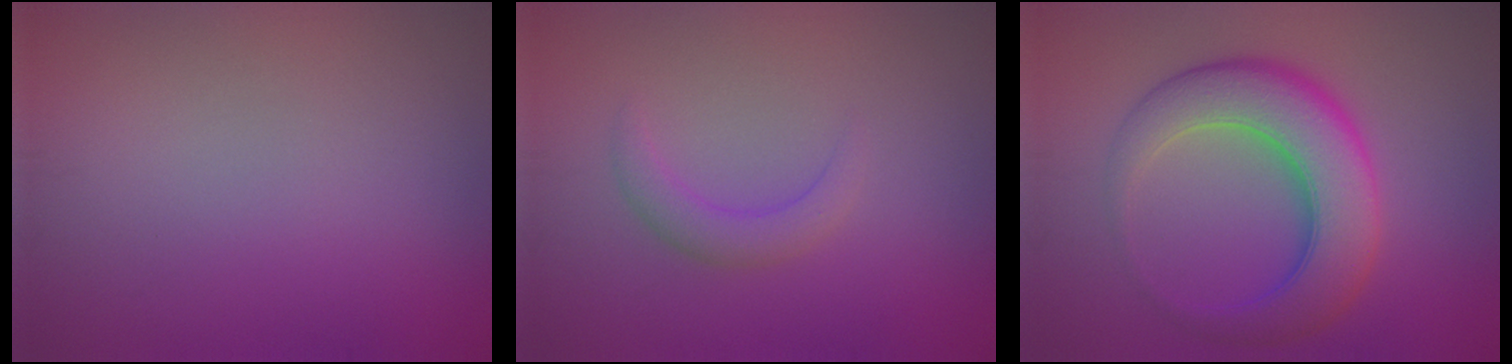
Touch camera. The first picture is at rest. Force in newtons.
{"total": 2.1, "press": 2.0, "slide": 0.3}
{"total": 8.1, "press": 8.1, "slide": 0.1}